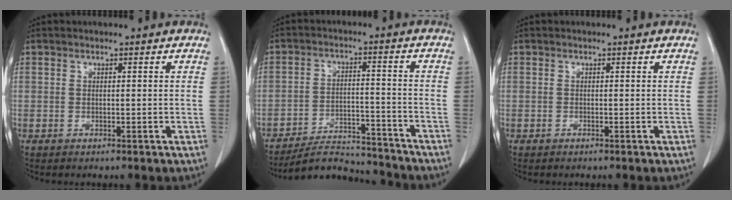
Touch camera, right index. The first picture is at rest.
{"total": 9.9, "force": [-9.8, 1.6, 0.8], "torque": [-0.006, 0.015, -0.155]}
{"total": 0.0}